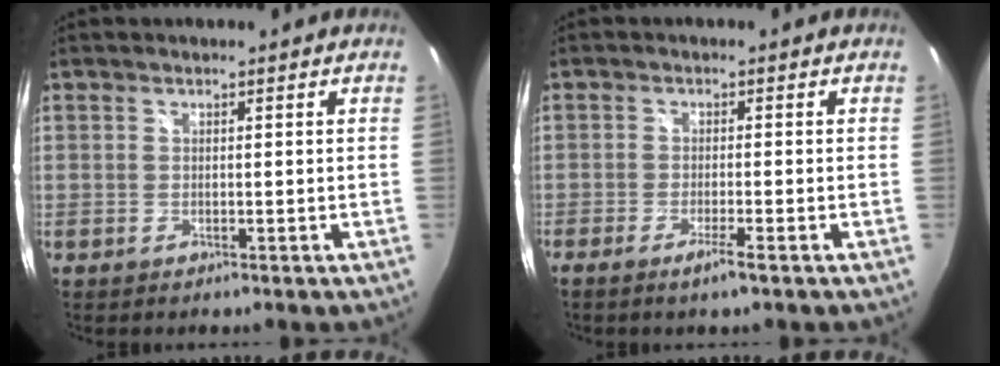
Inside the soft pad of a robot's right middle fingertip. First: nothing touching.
{"total": 2.9, "force": [-1.9, -0.4, 2.2], "torque": [-0.048, -0.004, -0.034]}